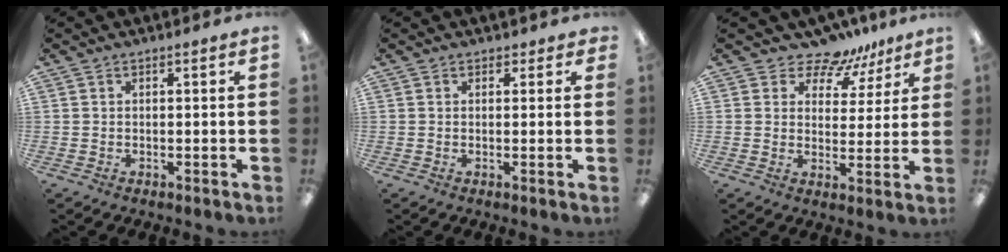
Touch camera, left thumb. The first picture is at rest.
{"total": 1.3, "force": [0.7, 1.1, 0.3], "torque": [0.003, 0.000, 0.011]}
{"total": 8.0, "force": [6.5, 4.5, 1.4], "torque": [-0.026, -0.055, 0.118]}